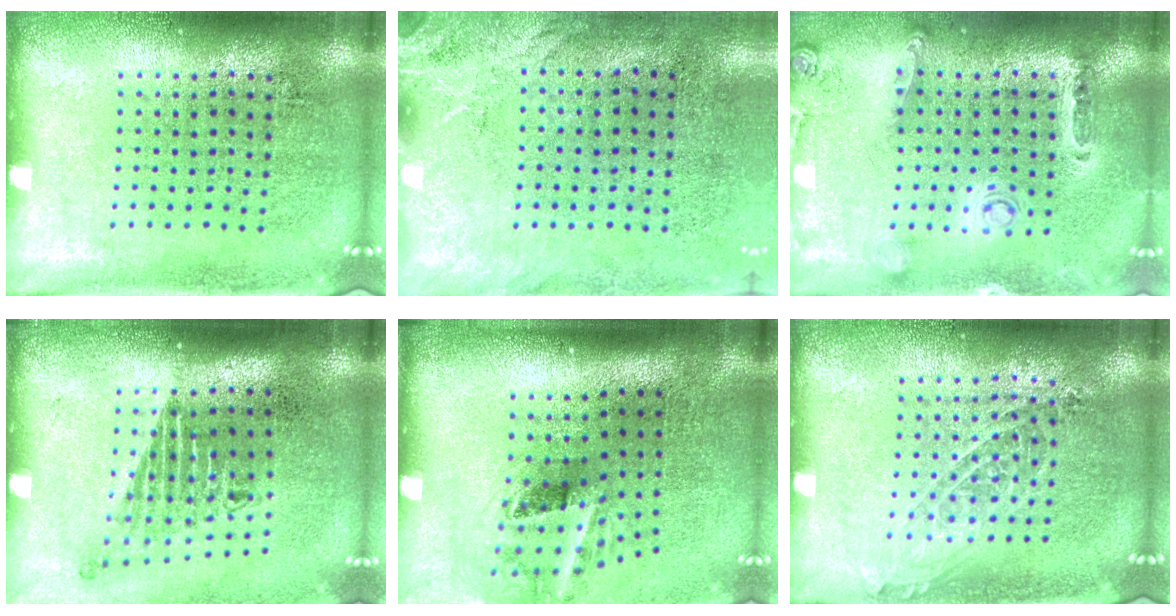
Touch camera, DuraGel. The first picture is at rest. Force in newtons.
{"total": 2.6, "press": 2.0, "slide": 1.6}
{"total": 0.8, "press": 0.7, "slide": 0.3}
{"total": 1.7, "press": 1.2, "slide": 1.2}
{"total": 2.2, "press": 1.3, "slide": 1.7}
{"total": 1.3, "press": 1.1, "slide": 0.5}